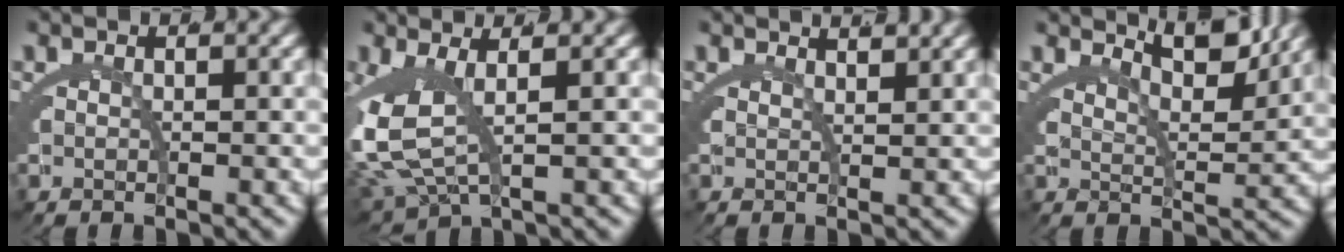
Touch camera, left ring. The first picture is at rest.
{"total": 6.7, "force": [0.3, 3.9, 5.5], "torque": [-0.143, -0.022, 0.023]}
{"total": 2.3, "force": [2.0, -0.3, 1.0], "torque": [-0.014, -0.001, 0.033]}
{"total": 5.0, "force": [4.4, -0.1, 2.5], "torque": [-0.036, -0.003, 0.072]}